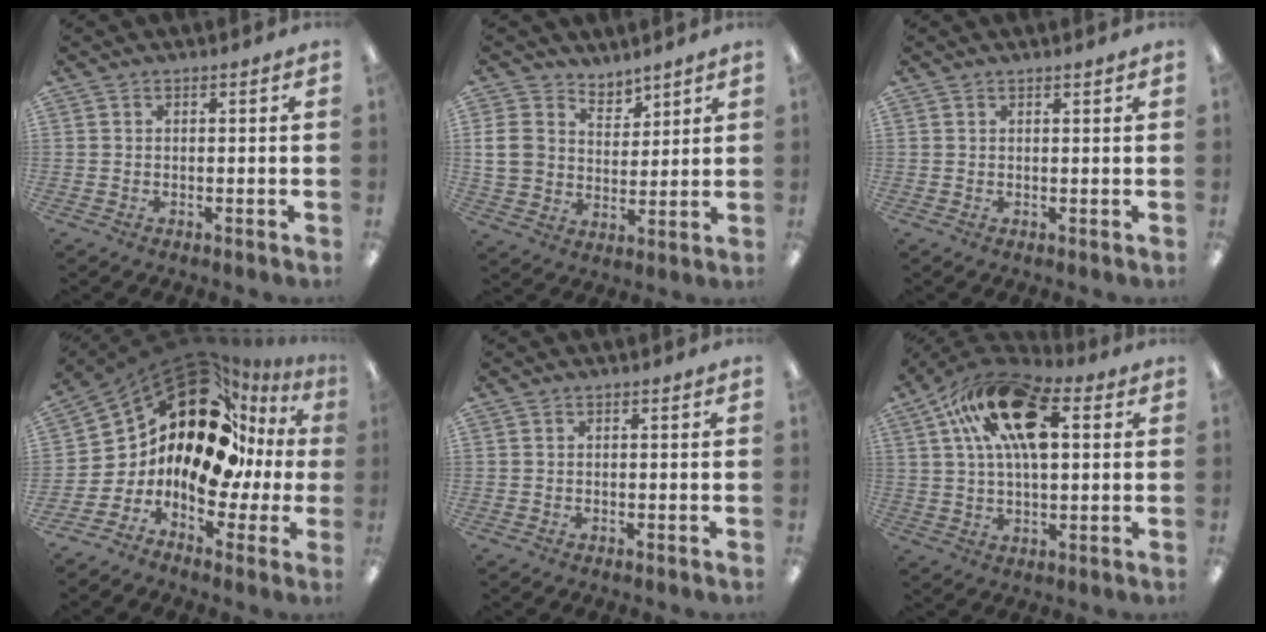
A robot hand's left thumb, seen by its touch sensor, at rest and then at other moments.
{"total": 8.7, "force": [4.7, 6.9, 2.6], "torque": [-0.060, -0.023, 0.096]}
{"total": 0.9, "force": [0.7, 0.0, 0.4], "torque": [-0.002, -0.004, 0.011]}
{"total": 18.4, "force": [7.6, 11.1, 12.5], "torque": [-0.238, -0.089, 0.129]}
{"total": 0.0}
{"total": 20.2, "force": [7.5, 10.3, 15.7], "torque": [-0.287, -0.003, 0.126]}